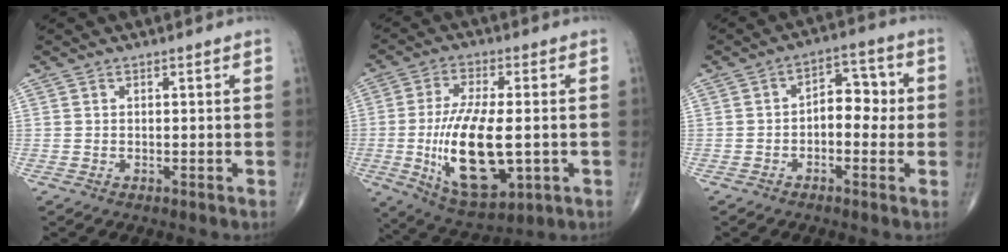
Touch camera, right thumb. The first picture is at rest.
{"total": 17.5, "force": [-2.3, 7.7, 15.5], "torque": [-0.280, -0.008, -0.025]}
{"total": 7.0, "force": [-0.4, 4.4, 5.4], "torque": [-0.040, 0.028, -0.018]}